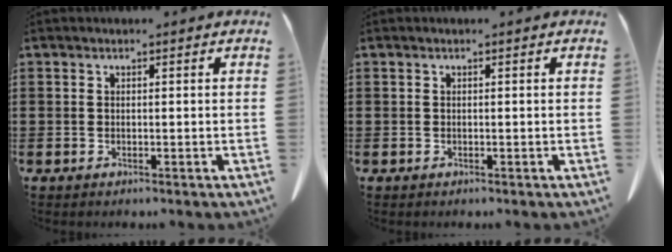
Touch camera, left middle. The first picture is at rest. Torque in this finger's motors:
{"motor_torque": [-1.07, -1.07, 0.05, -0.01]}